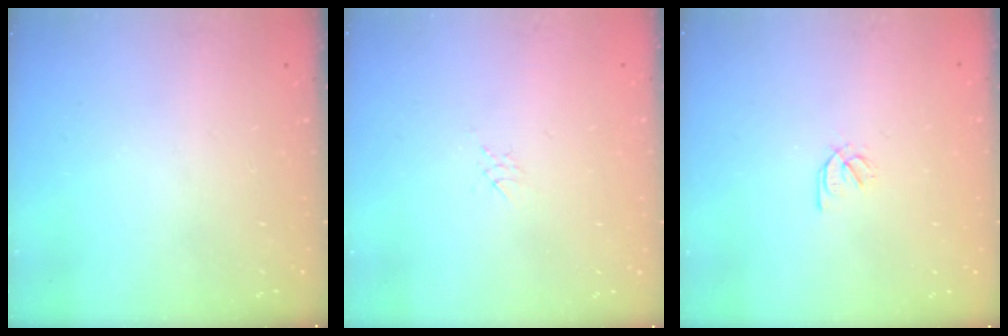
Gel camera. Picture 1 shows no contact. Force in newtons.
{"total": 2.2, "press": 2.2, "slide": 0.4}
{"total": 2.1, "press": 2.0, "slide": 0.7}